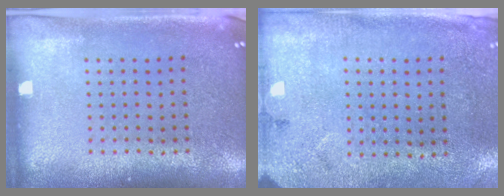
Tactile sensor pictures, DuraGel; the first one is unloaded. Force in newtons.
{"total": 2.7, "press": 2.2, "slide": 1.6}